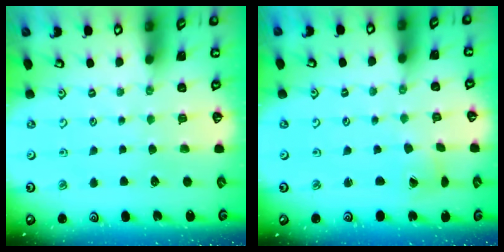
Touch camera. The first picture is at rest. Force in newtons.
{"total": 1.7, "press": 1.7, "slide": 0.2}